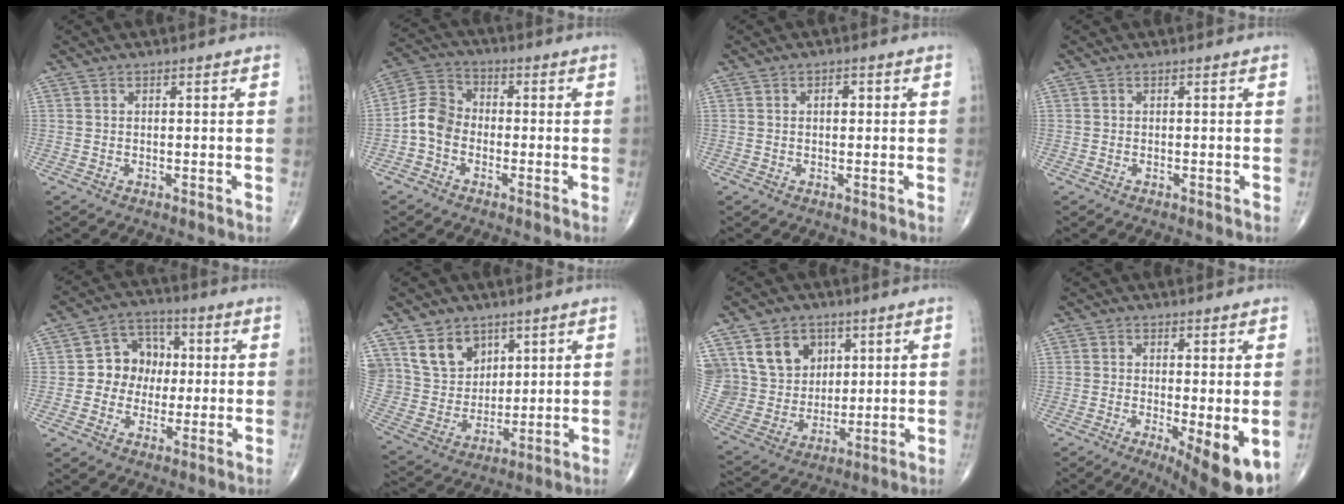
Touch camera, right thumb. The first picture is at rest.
{"total": 6.6, "force": [-1.9, 5.1, 3.8], "torque": [-0.060, 0.026, -0.052]}
{"total": 1.9, "force": [0.4, 1.1, 1.5], "torque": [-0.020, 0.004, 0.005]}
{"total": 0.0}
{"total": 8.8, "force": [0.1, 7.6, 4.5], "torque": [-0.027, 0.021, -0.009]}
{"total": 11.3, "force": [6.7, 8.2, 4.0], "torque": [-0.043, -0.040, 0.140]}
{"total": 15.4, "force": [6.7, 12.2, 6.6], "torque": [-0.094, -0.013, 0.141]}
{"total": 9.9, "force": [-3.2, 2.6, 9.0], "torque": [-0.125, -0.022, -0.045]}